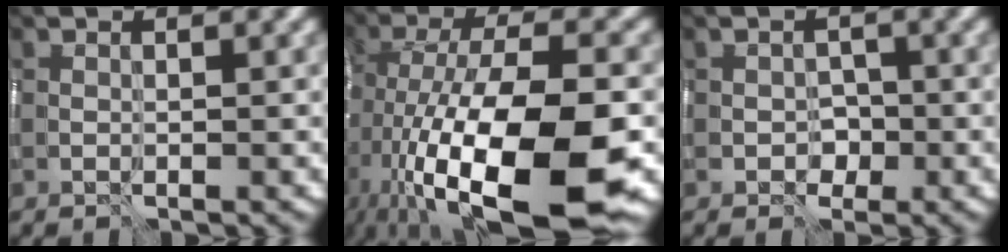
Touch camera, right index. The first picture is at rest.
{"total": 16.6, "force": [-6.4, 6.0, 14.1], "torque": [-0.240, -0.011, -0.098]}
{"total": 1.3, "force": [-0.6, 1.2, 0.3], "torque": [-0.003, -0.003, -0.007]}